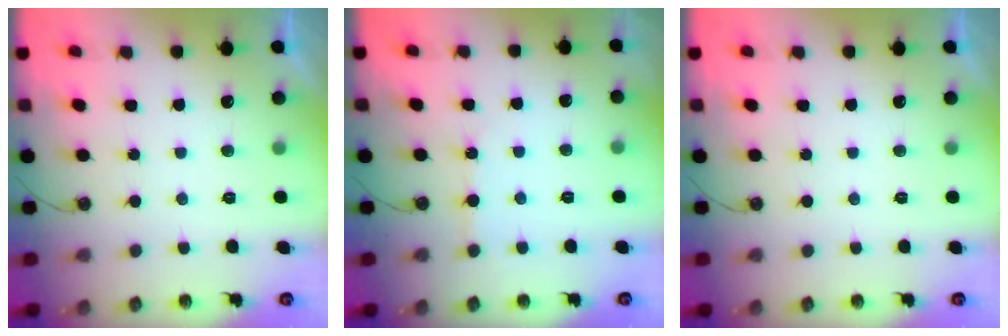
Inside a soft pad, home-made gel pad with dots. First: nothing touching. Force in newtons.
{"total": 5.4, "press": 5.4, "slide": 0.3}
{"total": 0.0}